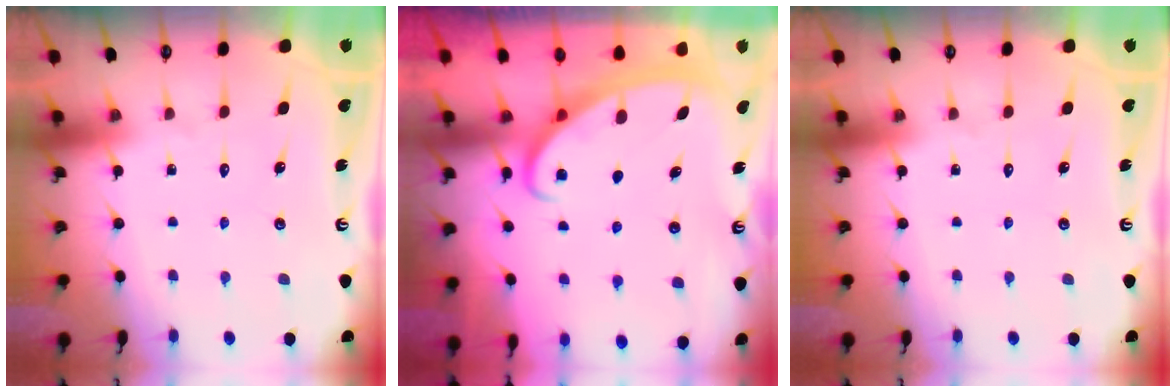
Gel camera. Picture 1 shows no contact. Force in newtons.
{"total": 2.7, "press": 2.7, "slide": 0.4}
{"total": 0.0}